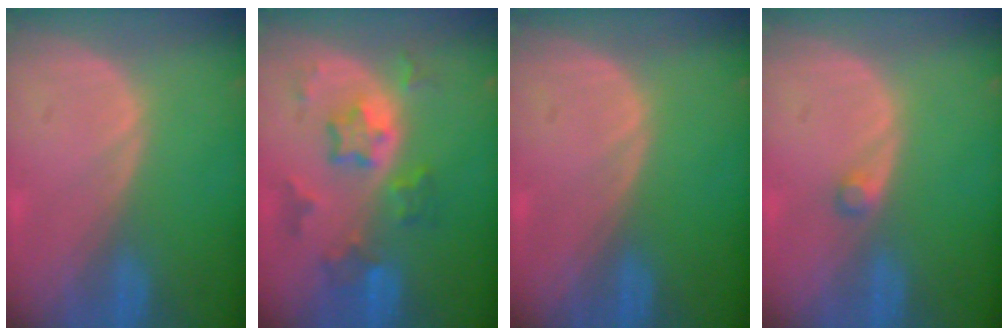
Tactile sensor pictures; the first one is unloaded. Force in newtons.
{"total": 7.2, "press": 6.5, "slide": 3.1}
{"total": 0.0}
{"total": 1.2, "press": 1.2, "slide": 0.2}